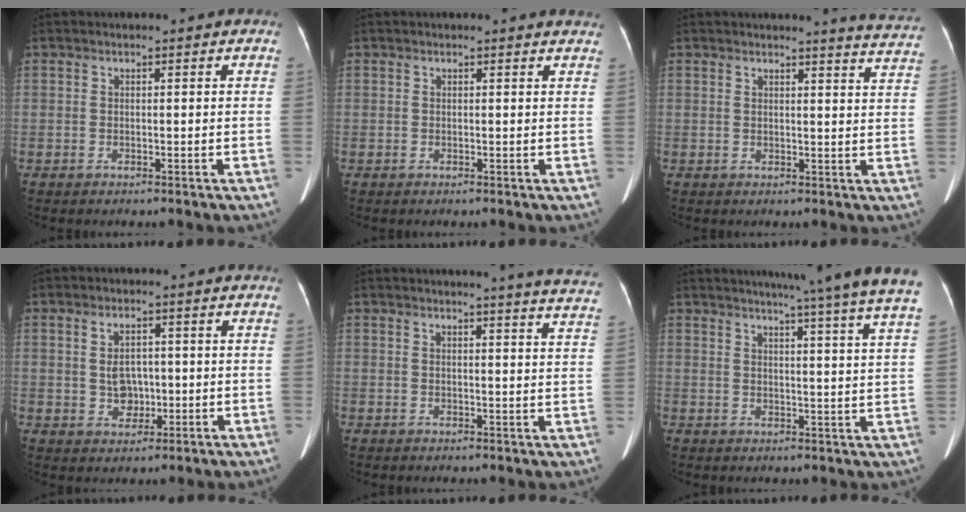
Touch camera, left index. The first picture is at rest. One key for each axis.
{"total": 2.3, "fx": 2.3, "fy": 0.2, "fz": 0.3, "tx": -0.008, "ty": -0.007, "tz": 0.008}
{"total": 8.0, "fx": 7.9, "fy": -0.8, "fz": 1.1, "tx": -0.013, "ty": -0.059, "tz": 0.065}
{"total": 4.2, "fx": -0.1, "fy": 3.1, "fz": 2.9, "tx": -0.060, "ty": 0.004, "tz": 0.005}
{"total": 13.6, "fx": 12.9, "fy": -0.7, "fz": 4.2, "tx": -0.045, "ty": -0.071, "tz": 0.121}
{"total": 19.8, "fx": 17.3, "fy": -1.8, "fz": 9.4, "tx": -0.135, "ty": -0.049, "tz": 0.199}